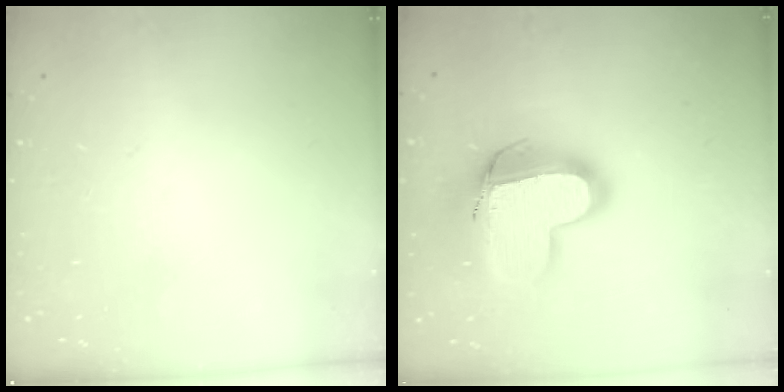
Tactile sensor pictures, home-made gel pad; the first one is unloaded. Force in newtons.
{"total": 16.3, "press": 16.2, "slide": 1.4}